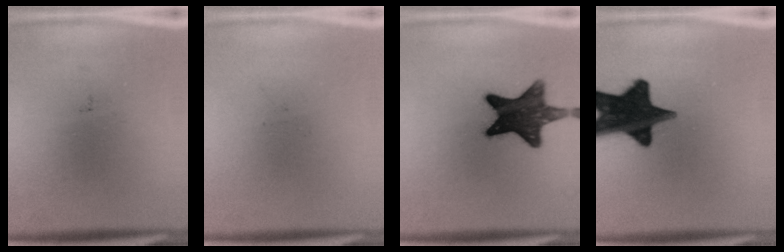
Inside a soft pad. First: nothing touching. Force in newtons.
{"total": 0.0}
{"total": 13.3}
{"total": 19.0}